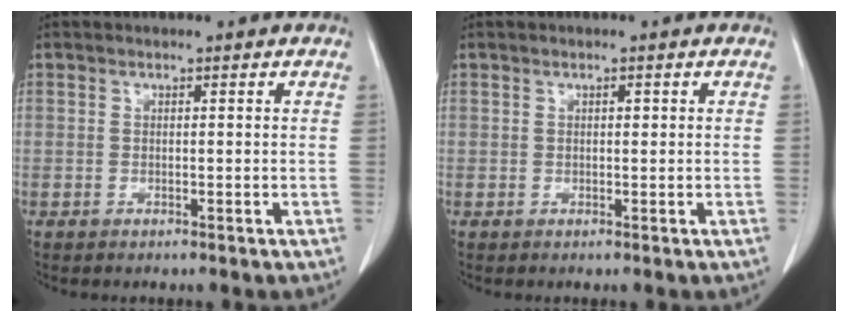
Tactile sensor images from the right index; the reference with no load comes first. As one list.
[{"total": 0.6, "force": [0.2, 0.3, 0.5], "torque": [-0.009, 0.000, 0.004]}]